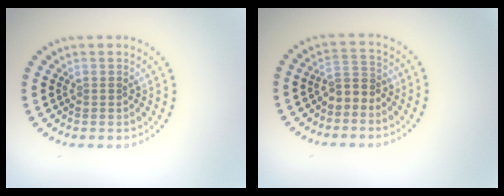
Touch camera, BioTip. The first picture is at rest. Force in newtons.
{"total": 2.0, "press": 1.8, "slide": 1.0}